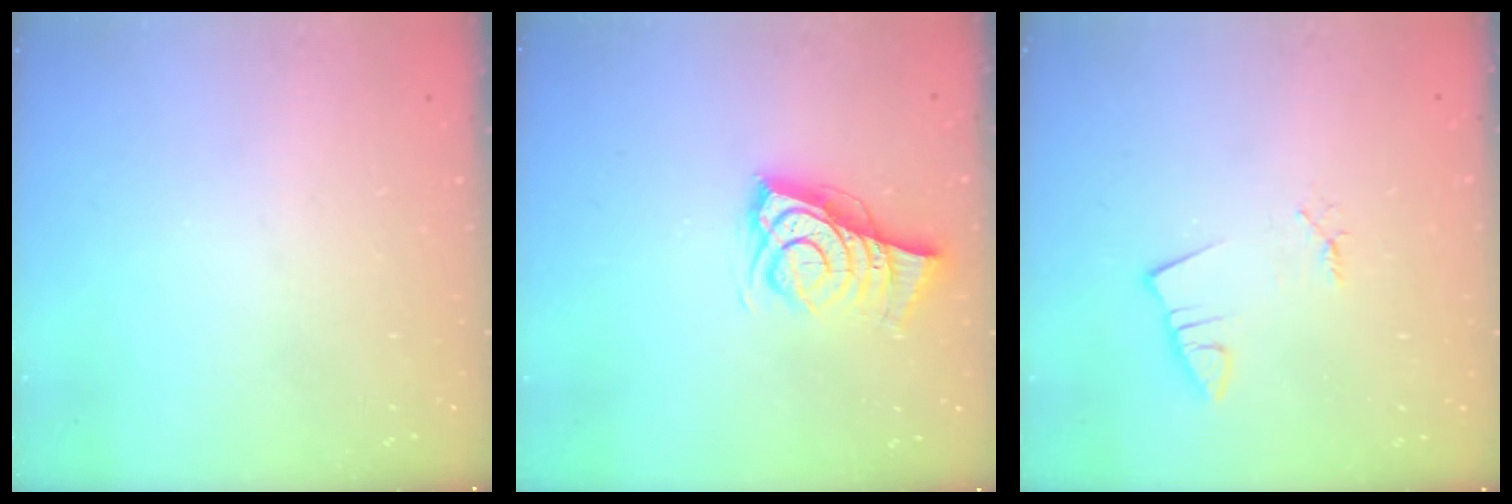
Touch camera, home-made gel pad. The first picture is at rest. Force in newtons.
{"total": 8.8, "press": 8.6, "slide": 1.8}
{"total": 1.2, "press": 1.2, "slide": 0.1}